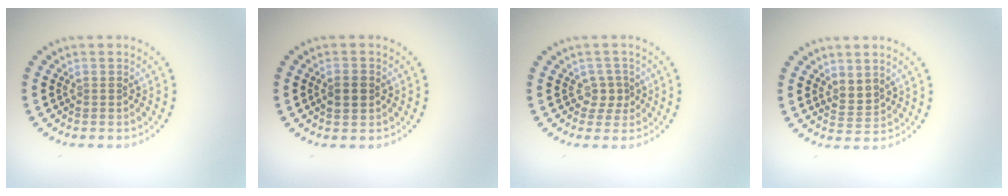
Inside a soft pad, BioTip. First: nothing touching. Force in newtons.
{"total": 1.7, "press": 1.7, "slide": 0.1}
{"total": 1.6, "press": 1.3, "slide": 1.0}
{"total": 1.7, "press": 1.3, "slide": 1.0}